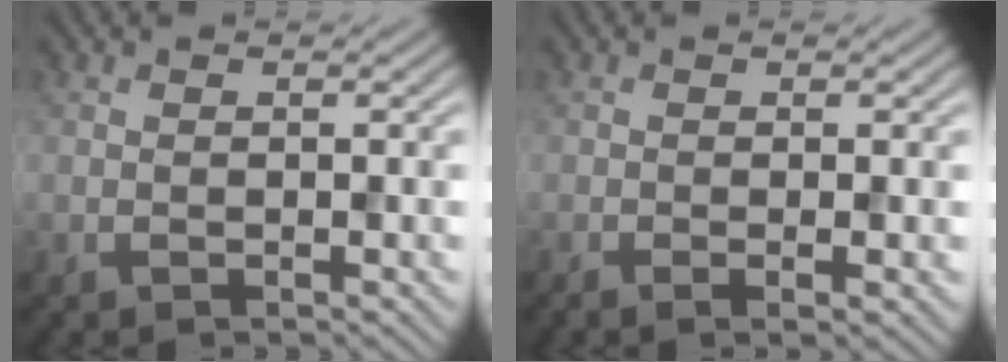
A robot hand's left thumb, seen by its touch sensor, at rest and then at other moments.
{"total": 1.7, "force": [-0.5, 0.4, 1.6], "torque": [-0.024, -0.004, -0.011]}